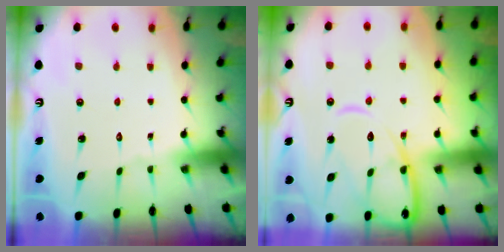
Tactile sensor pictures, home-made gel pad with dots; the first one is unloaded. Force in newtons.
{"total": 12.7, "press": 12.7, "slide": 1.1}